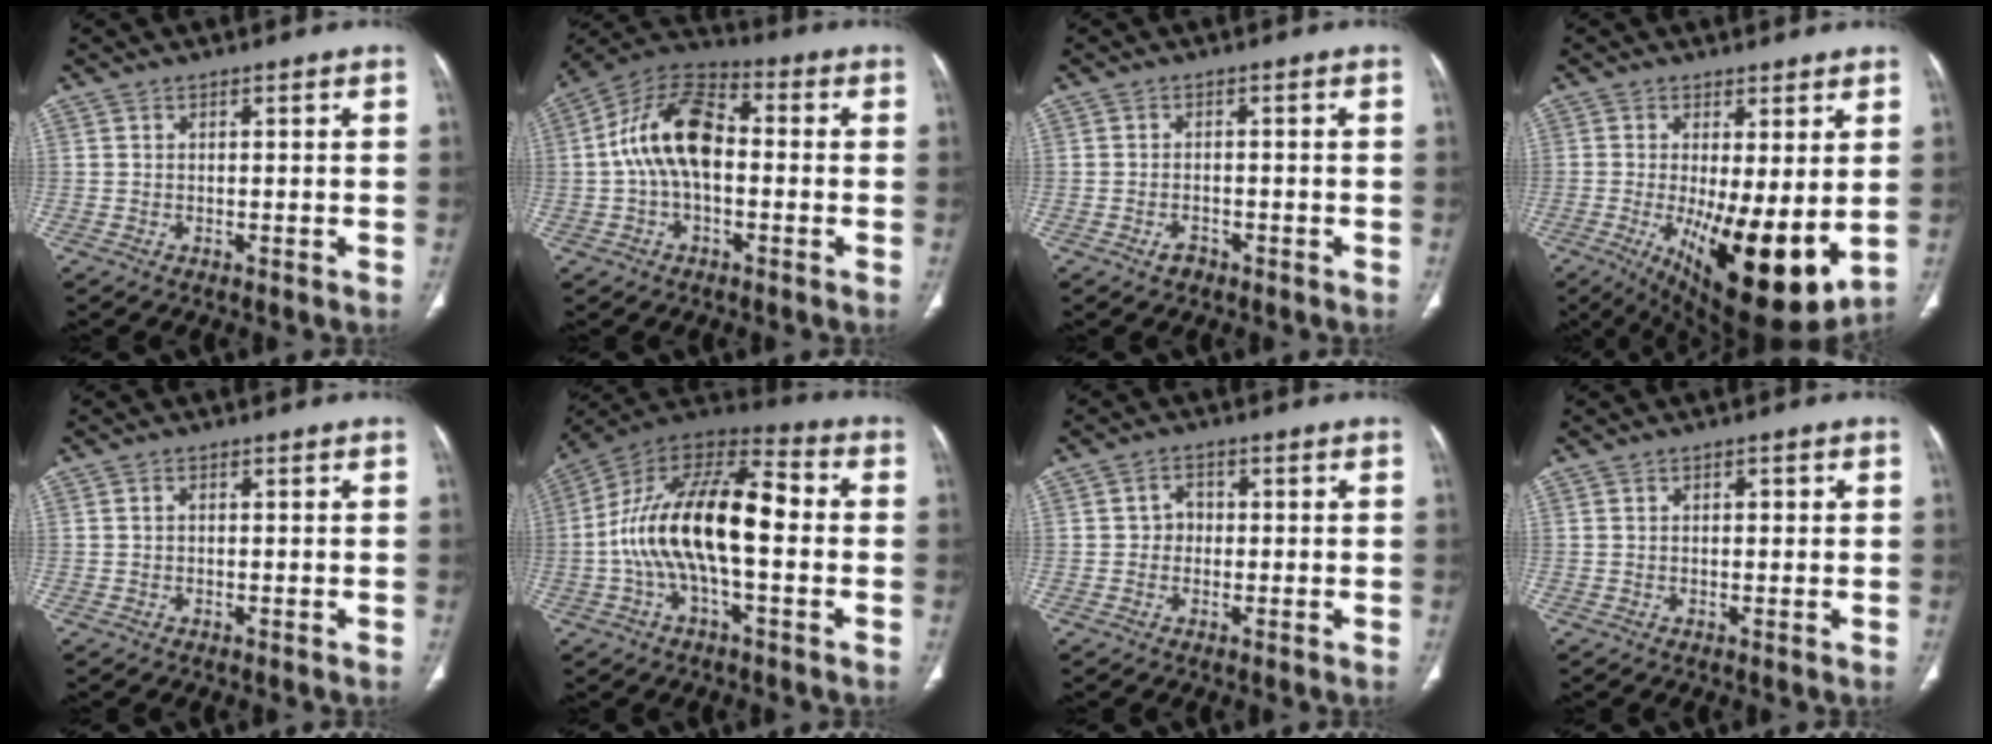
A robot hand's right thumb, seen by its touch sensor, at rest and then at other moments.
{"total": 14.2, "force": [0.1, 8.1, 11.7], "torque": [-0.210, 0.040, -0.013]}
{"total": 1.9, "force": [-1.2, 1.2, 0.8], "torque": [-0.012, 0.007, -0.018]}
{"total": 16.2, "force": [-2.2, 5.4, 15.1], "torque": [-0.235, -0.039, -0.015]}
{"total": 0.5, "force": [0.0, 0.4, 0.3], "torque": [-0.007, 0.006, -0.001]}
{"total": 20.5, "force": [-1.2, 9.0, 18.3], "torque": [-0.325, 0.050, -0.029]}
{"total": 2.7, "force": [-0.1, 2.5, 1.2], "torque": [-0.002, 0.009, -0.009]}
{"total": 1.6, "force": [0.5, 0.8, 1.3], "torque": [-0.018, 0.001, 0.007]}